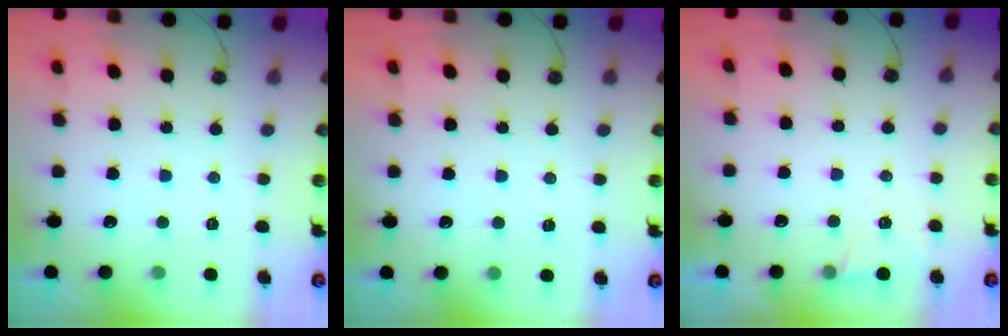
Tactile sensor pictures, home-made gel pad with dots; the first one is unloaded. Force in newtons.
{"total": 3.5, "press": 1.6, "slide": 3.1}
{"total": 5.4, "press": 3.3, "slide": 4.2}